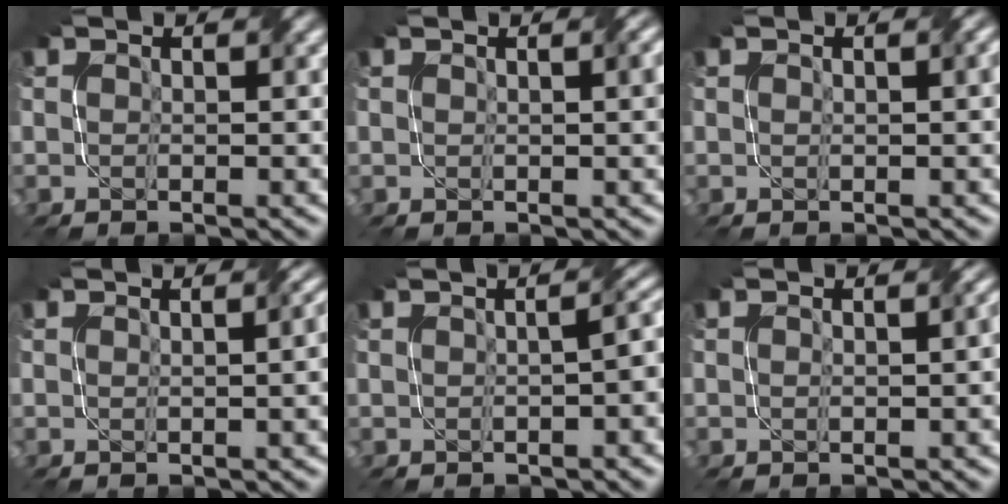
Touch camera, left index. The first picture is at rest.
{"total": 2.6, "force": [0.6, 0.9, 2.4], "torque": [-0.021, 0.006, 0.006]}
{"total": 1.4, "force": [0.3, 0.4, 1.3], "torque": [-0.017, 0.003, 0.006]}
{"total": 4.6, "force": [0.4, 2.1, 4.1], "torque": [-0.021, 0.017, 0.003]}
{"total": 4.0, "force": [-0.3, 1.4, 3.8], "torque": [-0.029, 0.014, 0.001]}
{"total": 2.4, "force": [-0.1, 1.0, 2.1], "torque": [-0.022, 0.005, 0.004]}